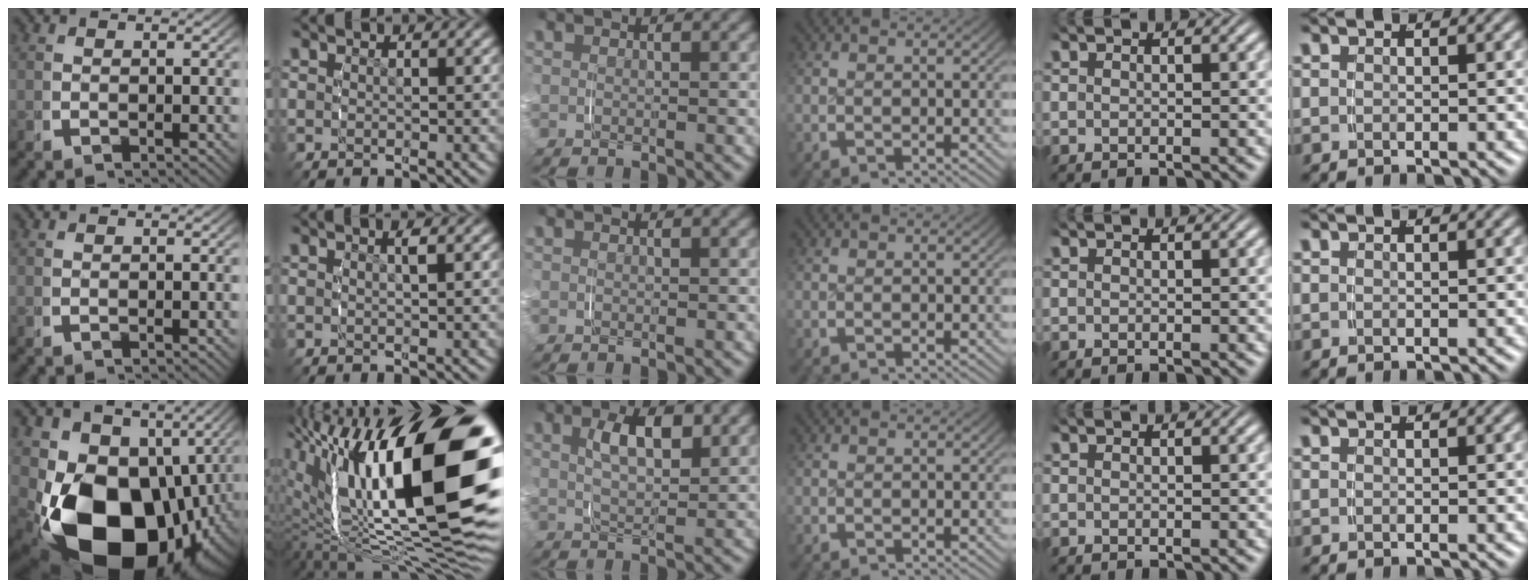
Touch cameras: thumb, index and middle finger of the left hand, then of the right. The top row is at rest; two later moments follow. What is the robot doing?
{"motion": "grasp_and_lifting", "object": "key"}